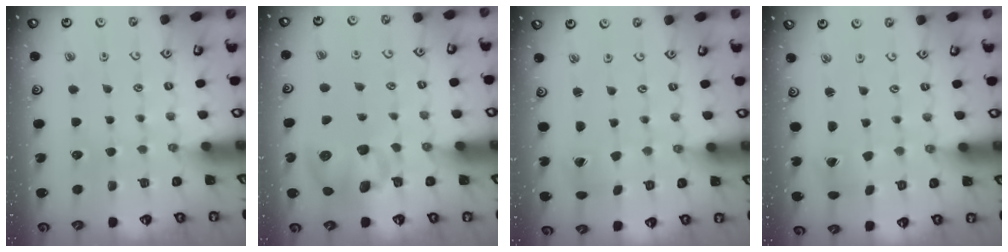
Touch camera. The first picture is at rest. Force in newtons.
{"total": 9.6, "press": 9.6, "slide": 1.2}
{"total": 1.7, "press": 1.7, "slide": 0.2}
{"total": 1.7, "press": 1.7, "slide": 0.2}